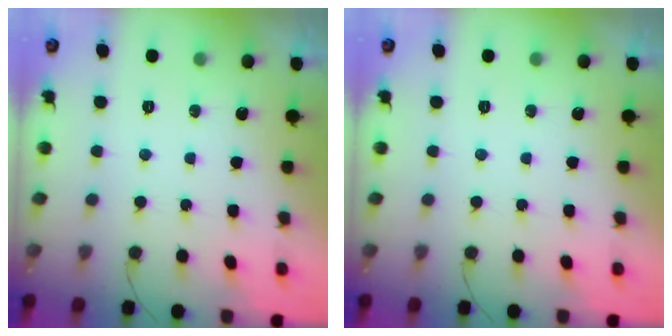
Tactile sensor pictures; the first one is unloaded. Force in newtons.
{"total": 0.0}